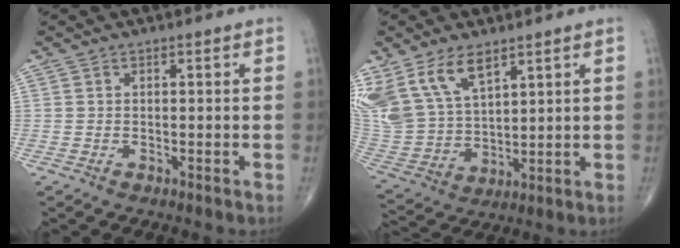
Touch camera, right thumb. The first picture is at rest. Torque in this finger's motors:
{"motor_torque": [0.80, 2.67, 1.13, 1.07, 0.12]}